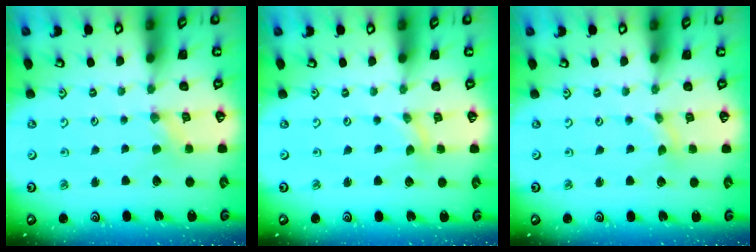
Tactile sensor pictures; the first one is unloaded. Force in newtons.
{"total": 0.0}
{"total": 0.0}